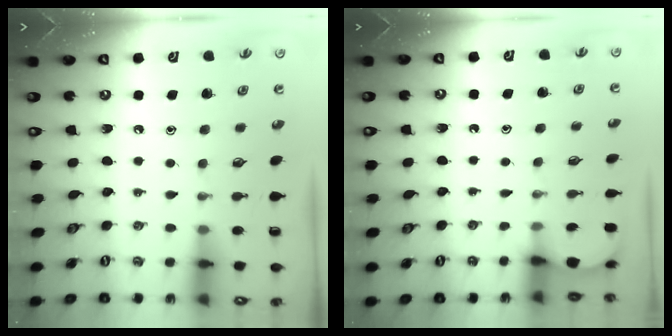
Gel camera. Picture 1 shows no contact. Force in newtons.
{"total": 1.9, "press": 1.9, "slide": 0.2}